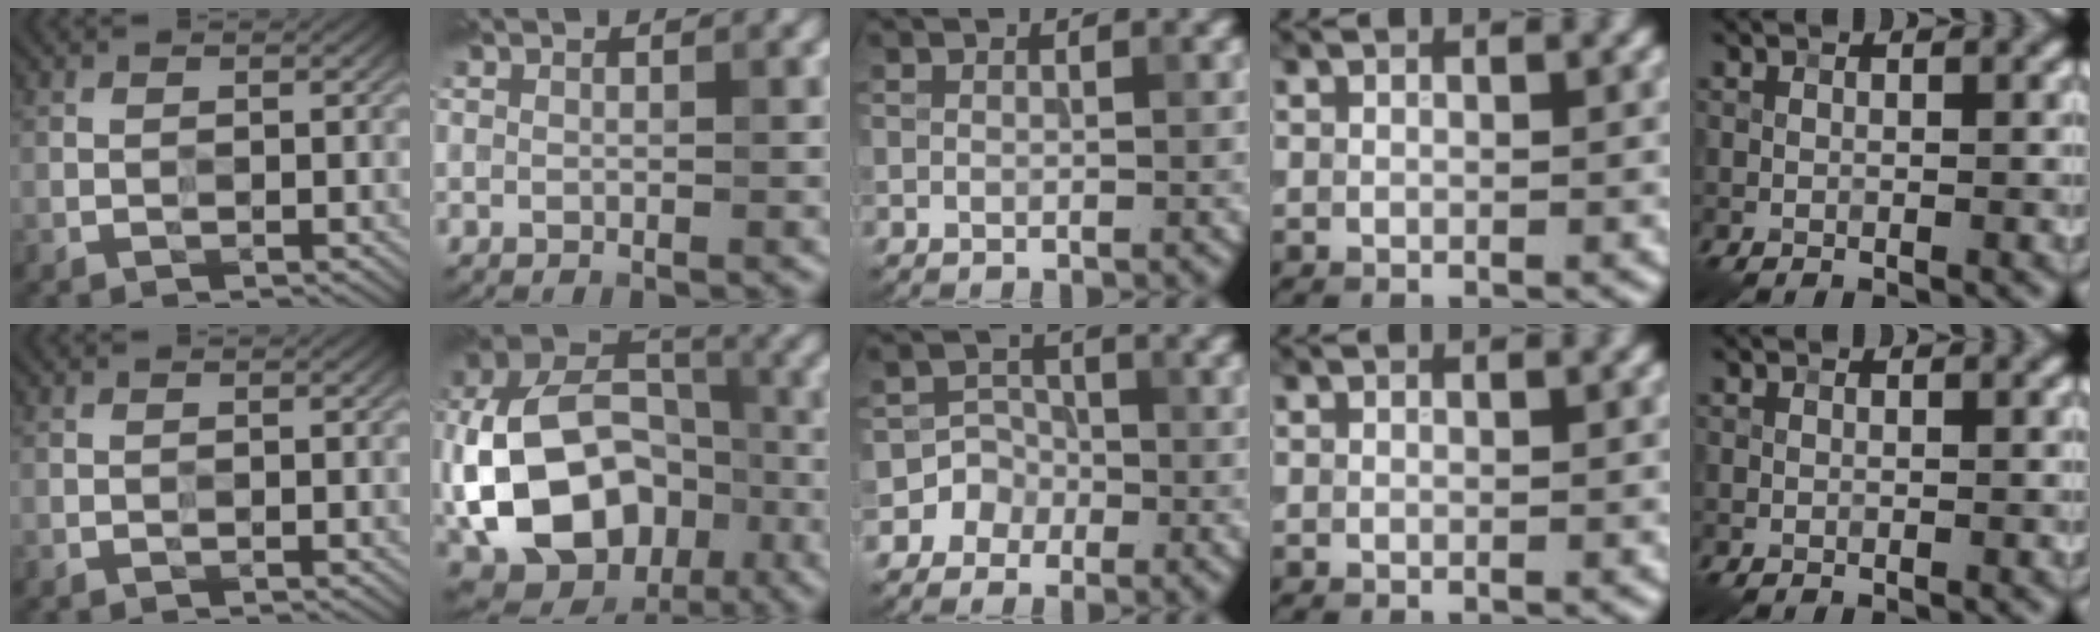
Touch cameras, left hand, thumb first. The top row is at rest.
{"index": {"total": 15.1, "force": [-4.4, 10.6, 9.7], "torque": [-0.187, -0.005, -0.071]}, "middle": {"total": 3.3, "force": [-1.6, 2.9, 0.1], "torque": [0.039, 0.011, -0.038]}}